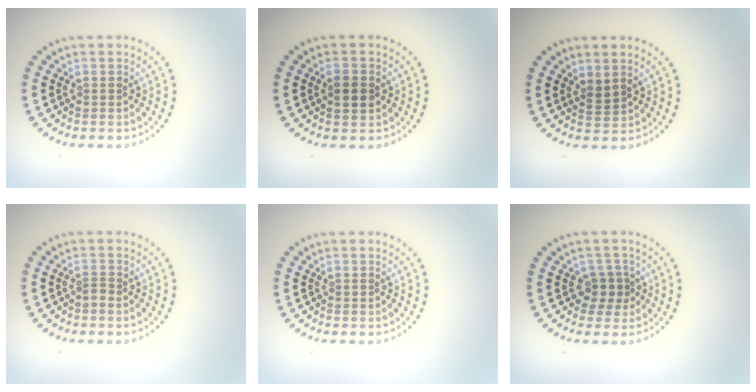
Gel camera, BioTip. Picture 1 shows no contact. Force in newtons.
{"total": 2.3, "press": 2.3, "slide": 0.0}
{"total": 1.2, "press": 1.0, "slide": 0.7}
{"total": 0.8, "press": 0.5, "slide": 0.6}
{"total": 0.0}
{"total": 1.9, "press": 1.6, "slide": 1.2}